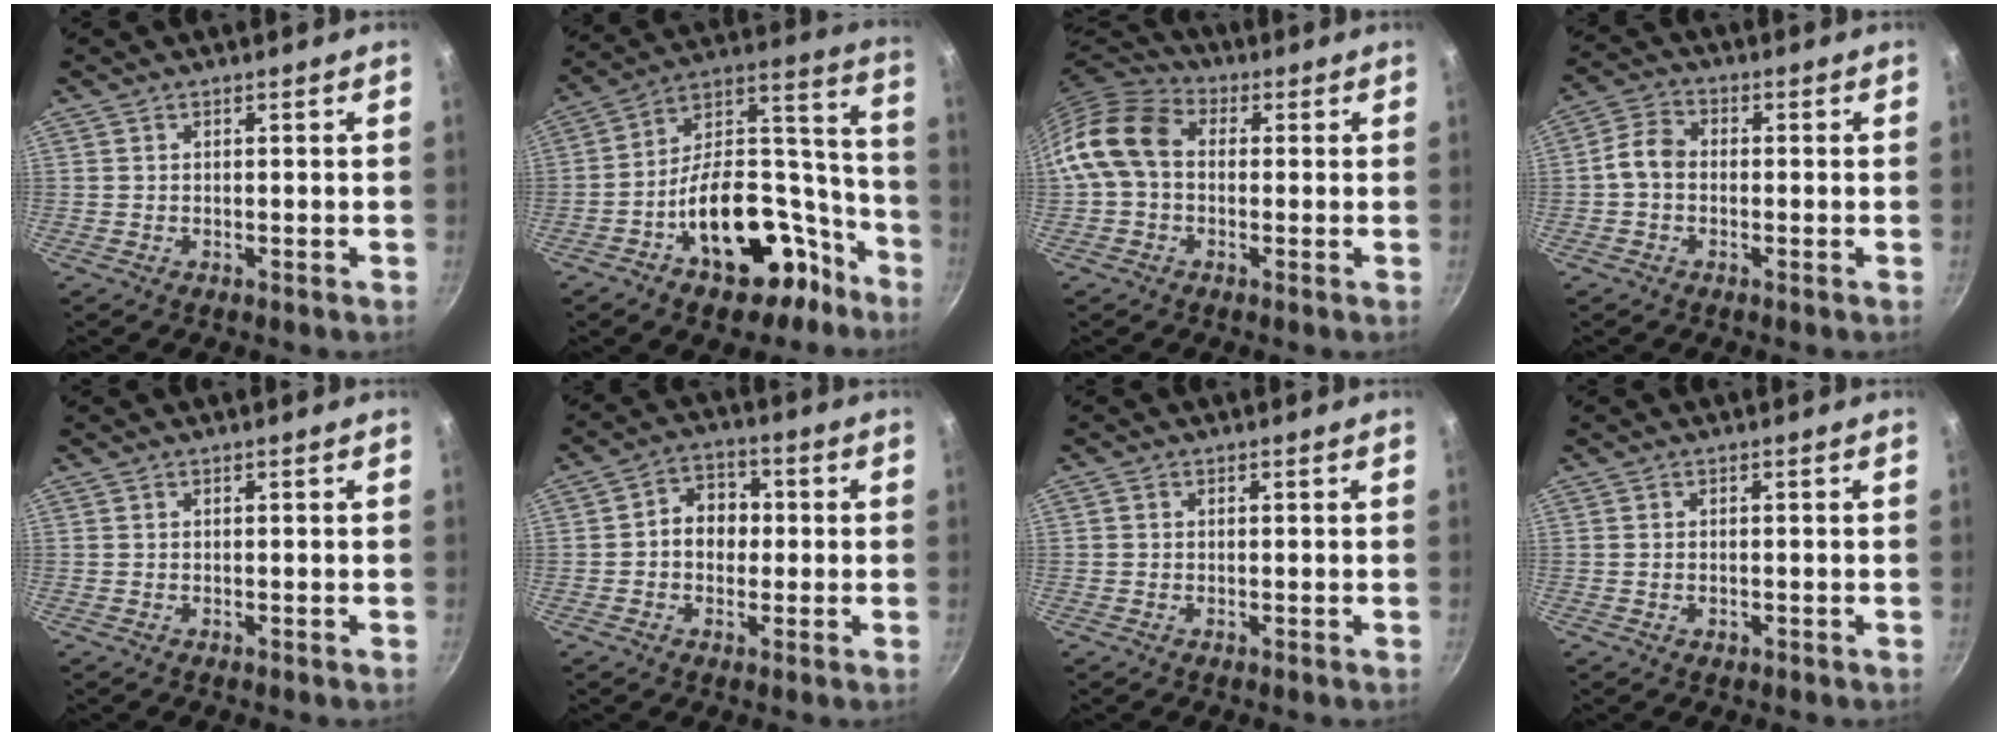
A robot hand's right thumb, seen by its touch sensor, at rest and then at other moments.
{"total": 24.1, "force": [-12.3, 13.8, 15.5], "torque": [-0.174, 0.116, -0.179]}
{"total": 11.6, "force": [0.5, 8.6, 7.8], "torque": [-0.129, 0.029, -0.013]}
{"total": 5.0, "force": [-0.7, 3.8, 3.2], "torque": [-0.058, 0.022, -0.028]}
{"total": 0.0}
{"total": 7.2, "force": [-0.1, 5.8, 4.2], "torque": [-0.028, 0.017, -0.011]}
{"total": 0.6, "force": [0.0, 0.5, 0.2], "torque": [-0.001, 0.002, -0.002]}
{"total": 0.9, "force": [-0.2, 0.6, 0.6], "torque": [-0.009, 0.002, -0.004]}